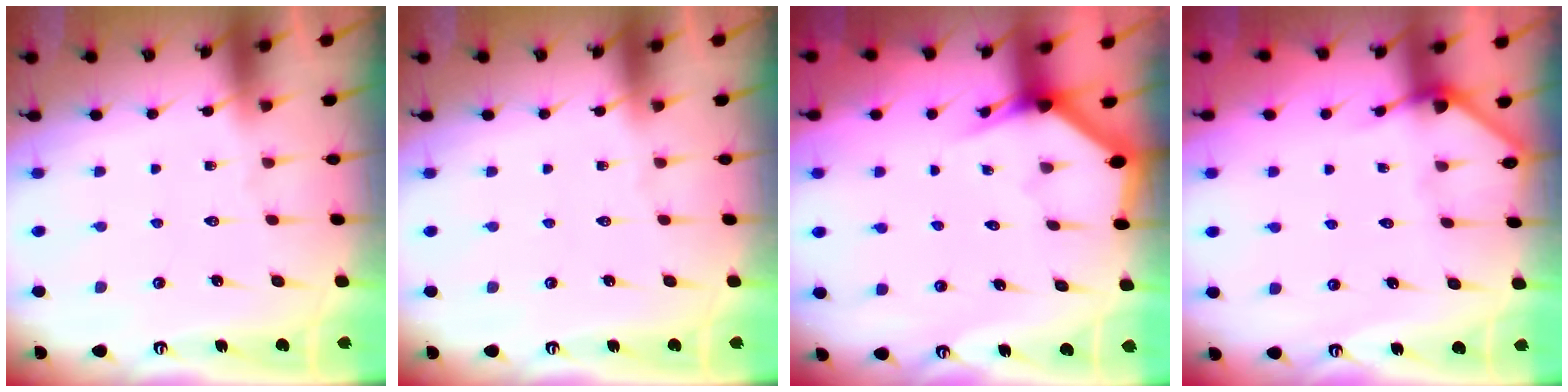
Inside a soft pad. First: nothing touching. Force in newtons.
{"total": 0.0}
{"total": 2.9, "press": 2.9, "slide": 0.1}
{"total": 3.4, "press": 3.4, "slide": 0.3}